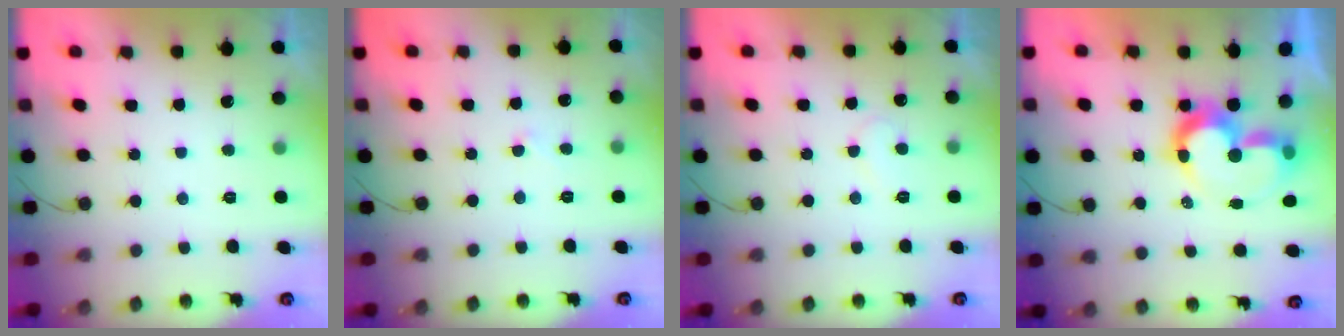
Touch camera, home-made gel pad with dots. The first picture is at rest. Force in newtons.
{"total": 2.9, "press": 2.9, "slide": 0.3}
{"total": 6.9, "press": 6.9, "slide": 0.5}
{"total": 11.3, "press": 10.8, "slide": 3.4}